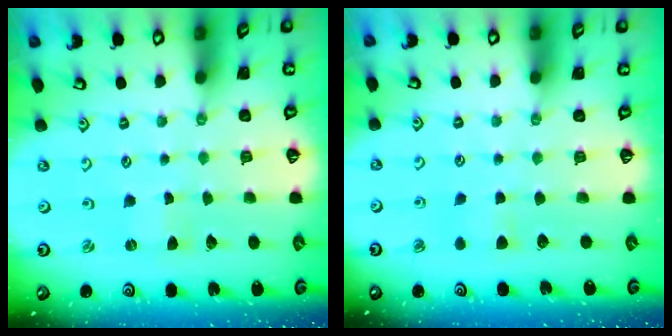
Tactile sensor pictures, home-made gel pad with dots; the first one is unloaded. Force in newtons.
{"total": 4.6, "press": 4.6, "slide": 0.3}